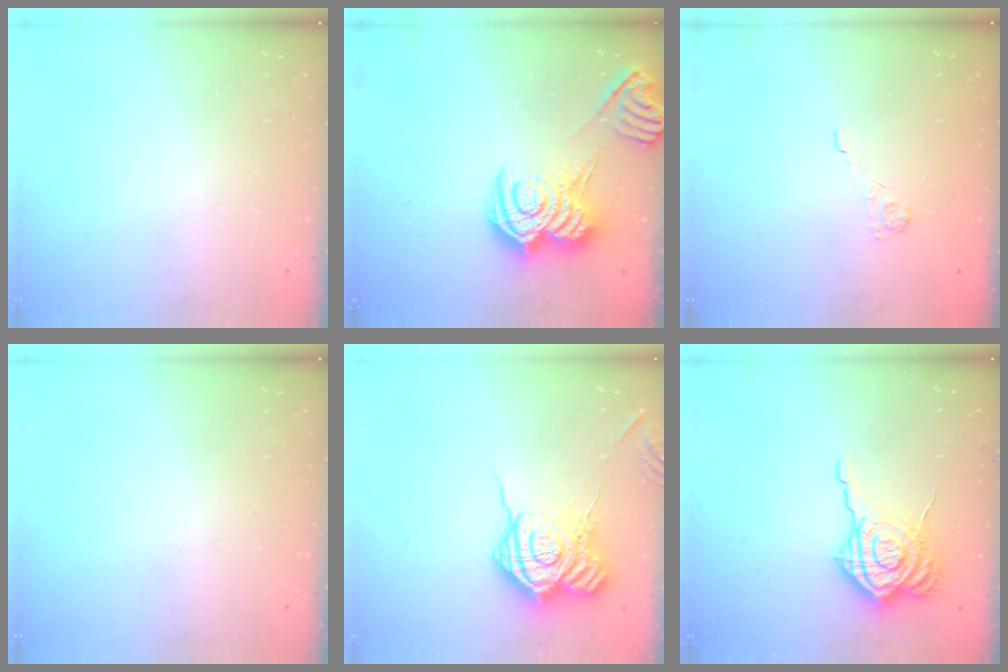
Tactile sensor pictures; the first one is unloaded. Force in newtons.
{"total": 12.7, "press": 12.6, "slide": 0.7}
{"total": 2.1, "press": 1.5, "slide": 1.4}
{"total": 0.0}
{"total": 19.7, "press": 19.7, "slide": 1.0}
{"total": 13.1, "press": 13.1, "slide": 0.9}